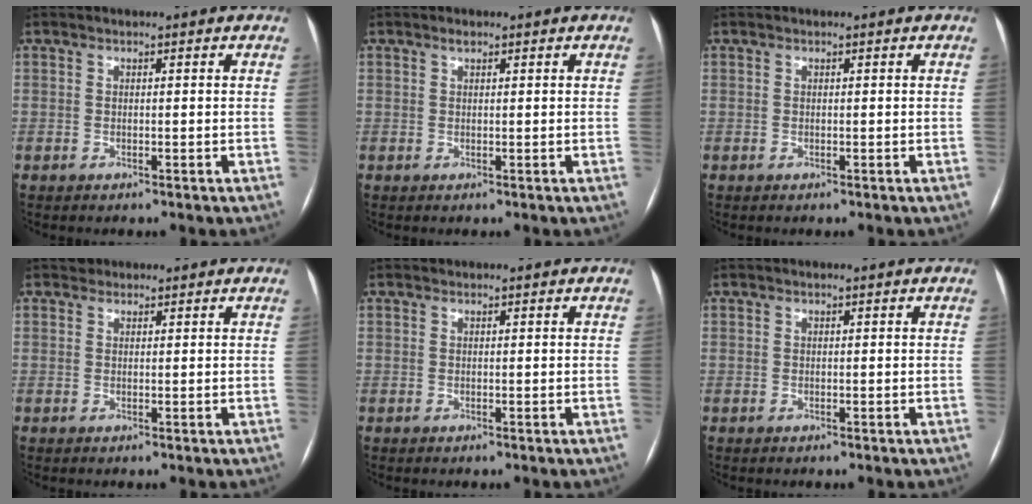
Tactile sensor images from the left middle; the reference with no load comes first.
{"total": 0.8, "force": [0.6, 0.3, 0.4], "torque": [-0.012, 0.003, 0.011]}
{"total": 0.0}
{"total": 1.2, "force": [1.0, 0.8, -0.2], "torque": [0.005, 0.007, 0.011]}
{"total": 0.0}
{"total": 0.0}